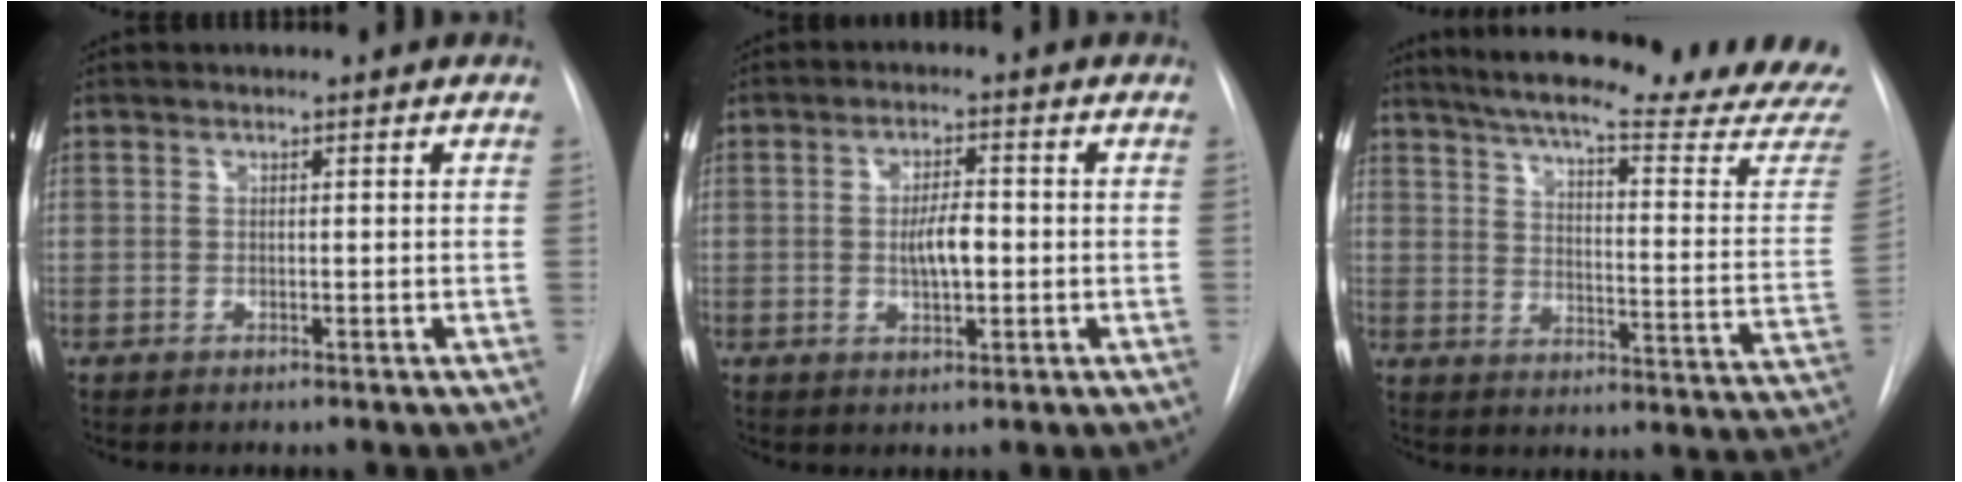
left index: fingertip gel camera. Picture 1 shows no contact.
{"total": 4.7, "force": [-0.4, 1.6, 4.4], "torque": [-0.076, 0.002, -0.005]}
{"total": 28.6, "force": [26.0, 0.4, 12.0], "torque": [-0.188, -0.108, 0.319]}